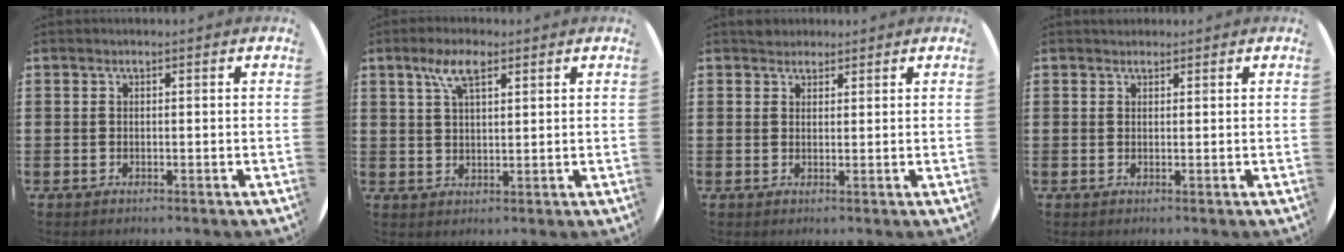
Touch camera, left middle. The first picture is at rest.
{"total": 5.0, "force": [3.0, 1.8, 3.6], "torque": [-0.071, 0.006, 0.050]}
{"total": 1.8, "force": [1.7, 0.7, -0.2], "torque": [0.009, 0.003, 0.031]}
{"total": 0.8, "force": [0.7, 0.2, -0.2], "torque": [0.003, 0.004, 0.013]}